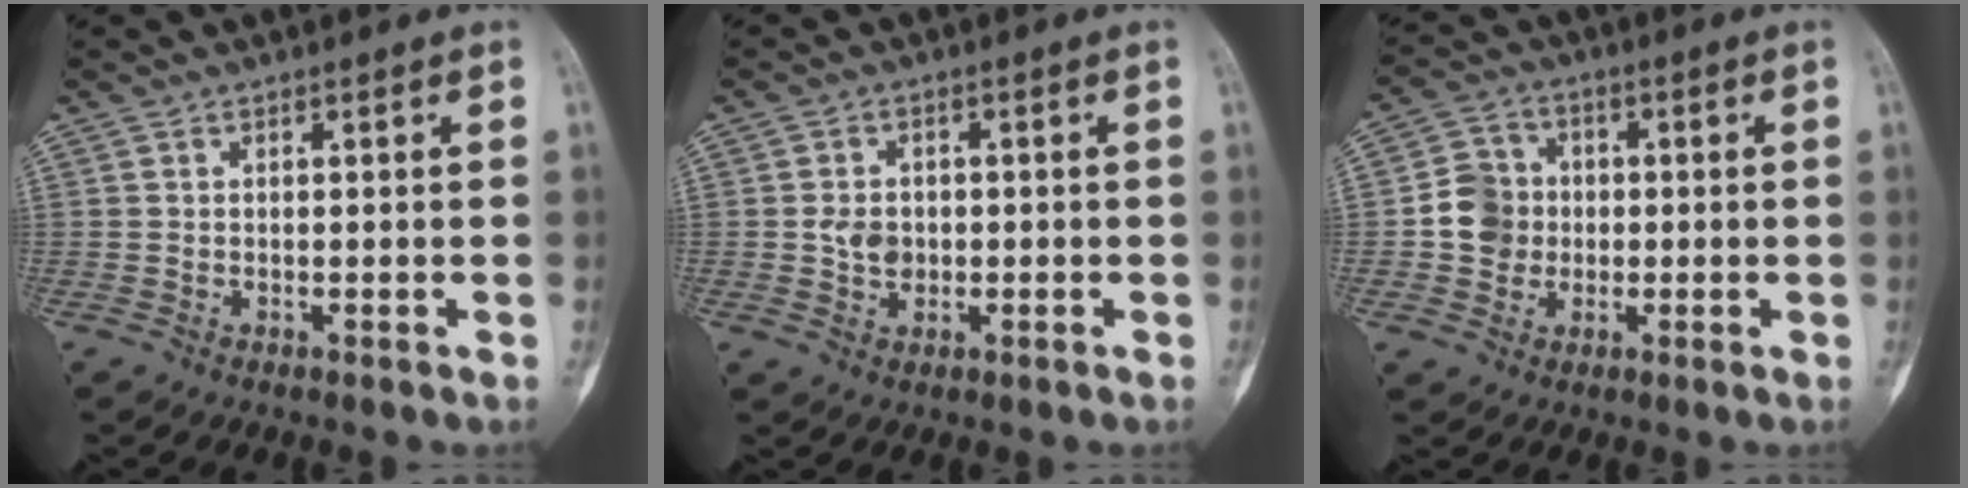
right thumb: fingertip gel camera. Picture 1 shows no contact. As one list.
[{"total": 3.8, "force": [-0.3, 3.0, 2.3], "torque": [-0.029, 0.003, -0.006]}, {"total": 7.8, "force": [-0.5, 7.2, 2.9], "torque": [-0.021, 0.011, -0.016]}]